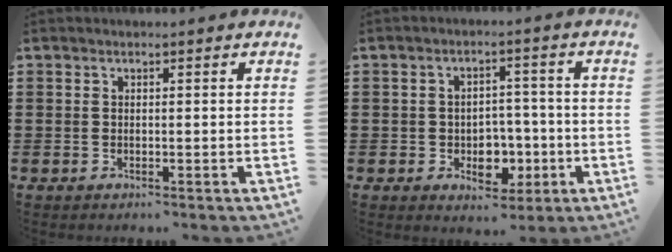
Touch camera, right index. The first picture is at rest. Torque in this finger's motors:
{"motor_torque": [0.19, -0.02, 0.18, 0.09]}